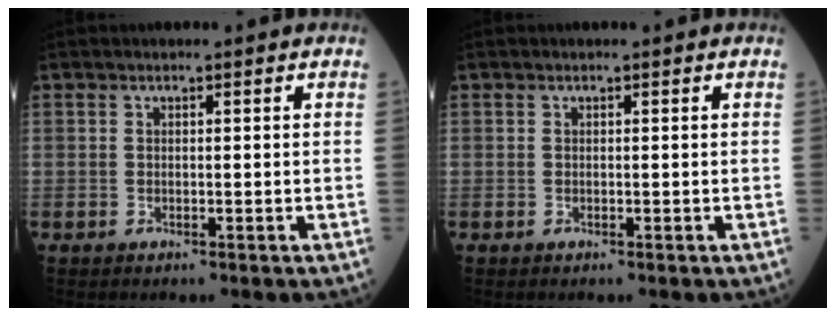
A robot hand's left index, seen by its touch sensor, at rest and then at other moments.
{"total": 0.0}